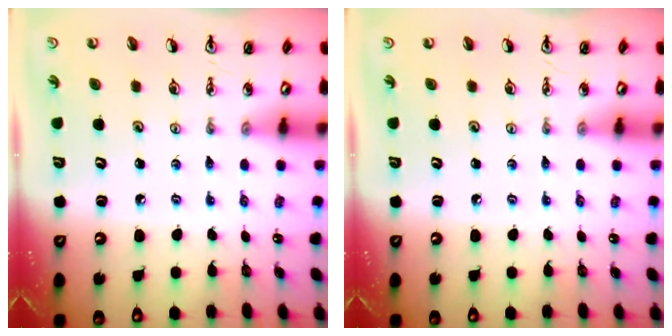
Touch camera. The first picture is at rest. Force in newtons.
{"total": 0.0}